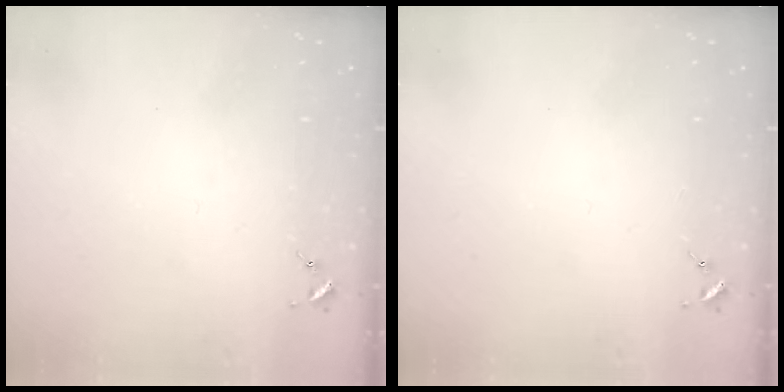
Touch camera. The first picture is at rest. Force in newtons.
{"total": 0.0}